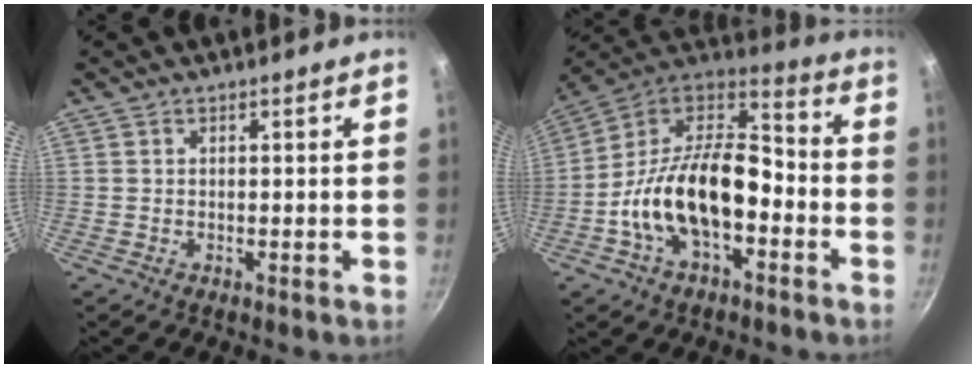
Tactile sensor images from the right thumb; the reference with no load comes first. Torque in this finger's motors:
{"motor_torque": [1.77, 3.24, 1.67, -1.10, 0.57]}